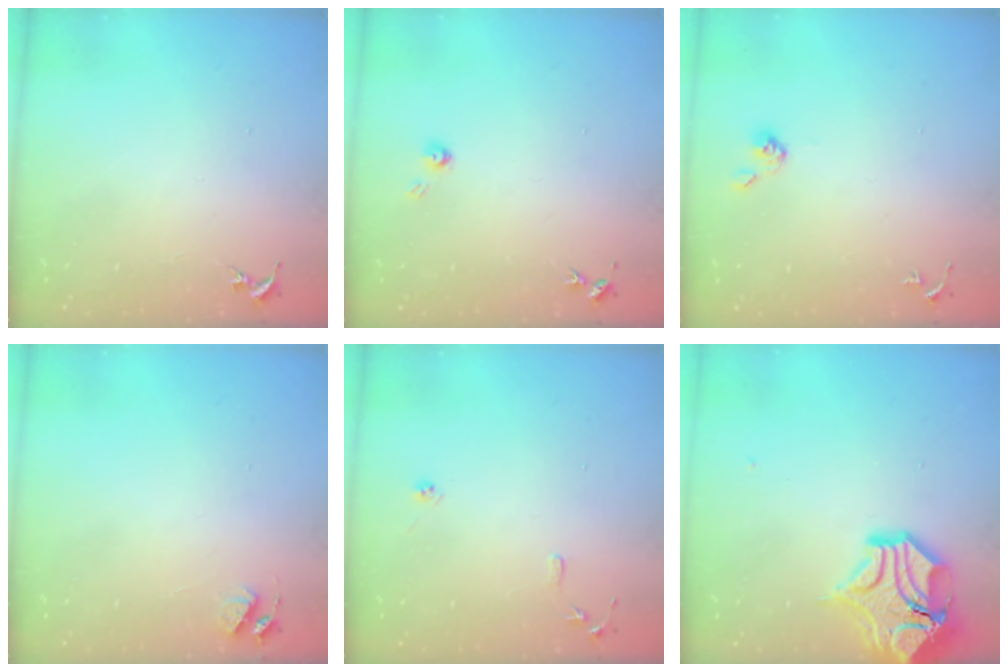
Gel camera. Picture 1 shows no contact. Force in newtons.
{"total": 3.9, "press": 3.9, "slide": 0.5}
{"total": 4.0, "press": 3.9, "slide": 0.8}
{"total": 4.4, "press": 4.3, "slide": 0.6}
{"total": 7.9, "press": 7.9, "slide": 0.8}
{"total": 16.7, "press": 16.5, "slide": 2.5}